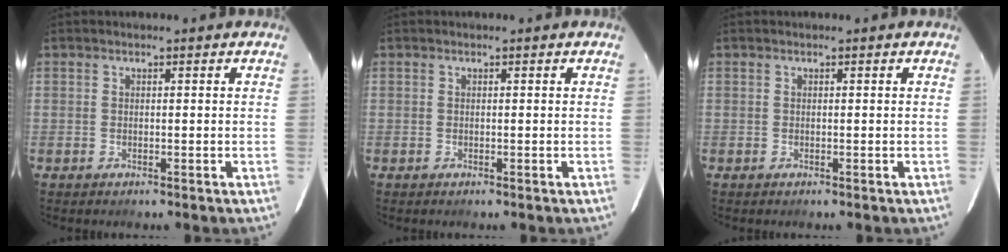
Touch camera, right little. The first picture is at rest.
{"total": 0.0}
{"total": 0.0}